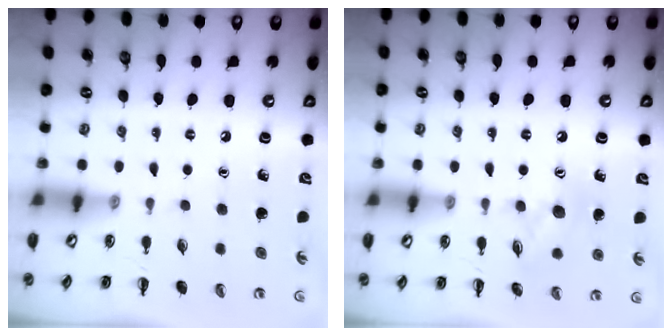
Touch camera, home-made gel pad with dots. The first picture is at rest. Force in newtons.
{"total": 9.9, "press": 9.9, "slide": 0.7}